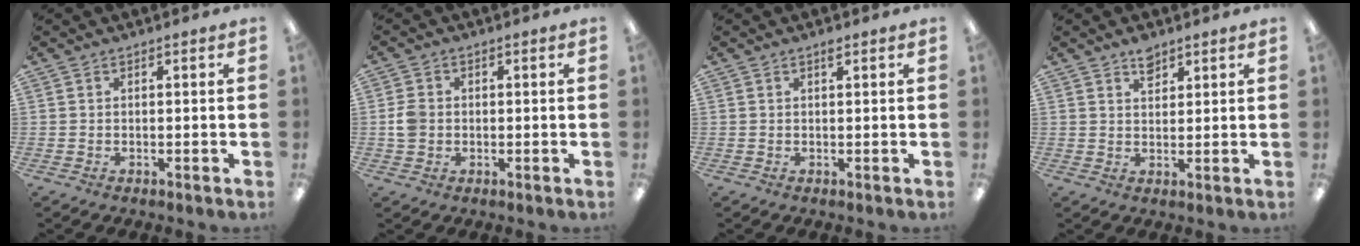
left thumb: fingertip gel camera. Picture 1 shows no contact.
{"total": 3.8, "force": [-0.2, 3.2, 2.0], "torque": [-0.027, 0.004, -0.005]}
{"total": 0.8, "force": [0.6, 0.2, 0.5], "torque": [-0.004, -0.002, 0.008]}
{"total": 3.4, "force": [2.6, 1.8, 1.3], "torque": [-0.013, -0.010, 0.046]}